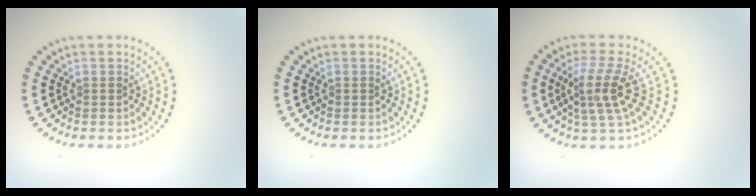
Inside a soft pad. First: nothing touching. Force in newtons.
{"total": 0.0}
{"total": 3.8, "press": 2.7, "slide": 2.6}